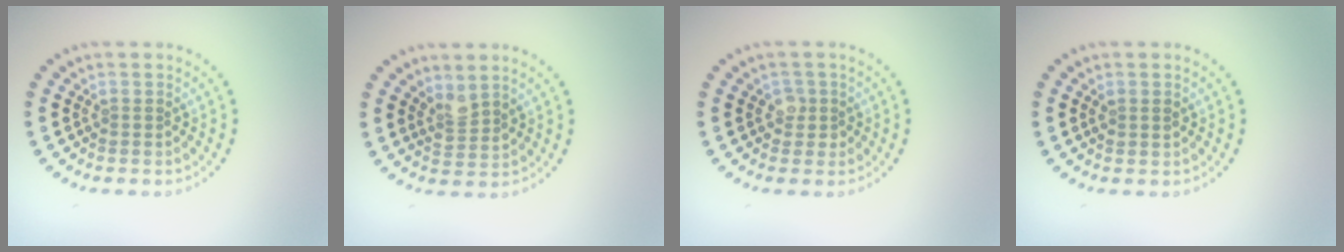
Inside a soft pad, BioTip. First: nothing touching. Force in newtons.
{"total": 1.8, "press": 1.4, "slide": 1.1}
{"total": 1.6, "press": 1.3, "slide": 0.9}
{"total": 0.9, "press": 0.8, "slide": 0.1}